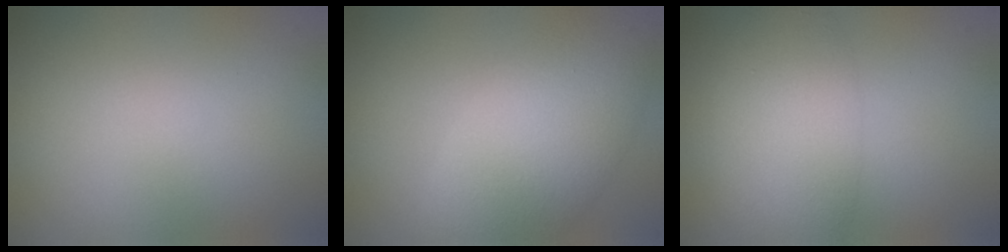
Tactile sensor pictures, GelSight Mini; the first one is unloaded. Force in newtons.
{"total": 7.6, "press": 7.5, "slide": 0.6}
{"total": 5.7, "press": 5.7, "slide": 0.2}